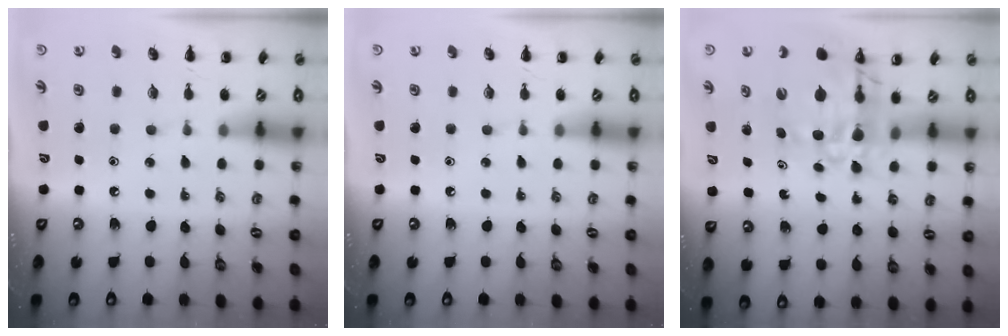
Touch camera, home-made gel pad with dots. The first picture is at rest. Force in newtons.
{"total": 0.0}
{"total": 10.4, "press": 9.7, "slide": 3.5}